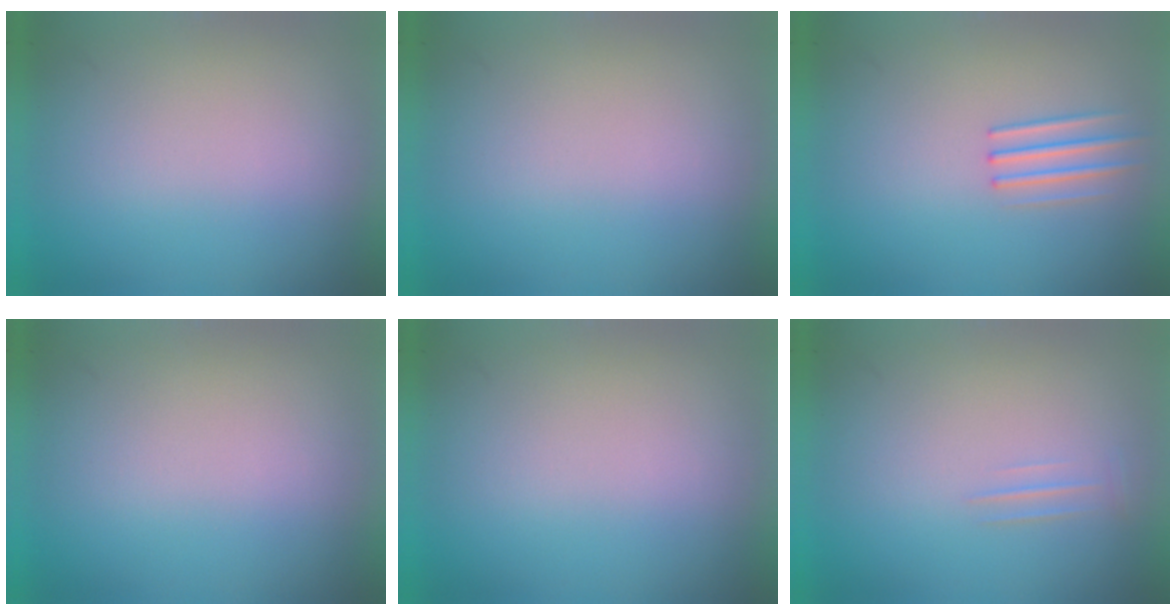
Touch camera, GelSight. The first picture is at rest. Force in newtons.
{"total": 0.0}
{"total": 1.7}
{"total": 0.0}
{"total": 0.0}
{"total": 2.0}